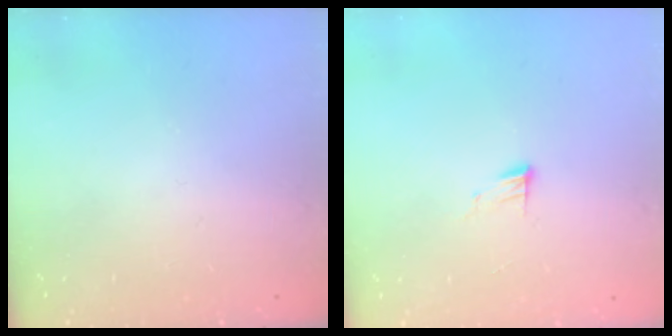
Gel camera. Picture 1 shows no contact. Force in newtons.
{"total": 5.1, "press": 5.1, "slide": 0.5}